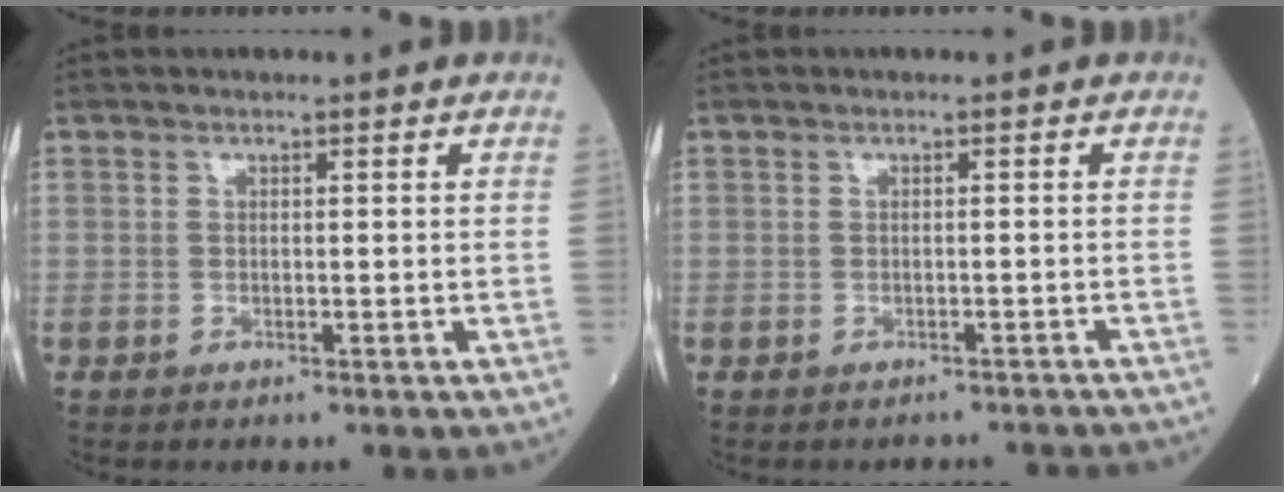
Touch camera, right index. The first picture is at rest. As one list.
[{"total": 3.7, "force": [-3.5, 1.0, 0.8], "torque": [-0.010, -0.001, -0.037]}]